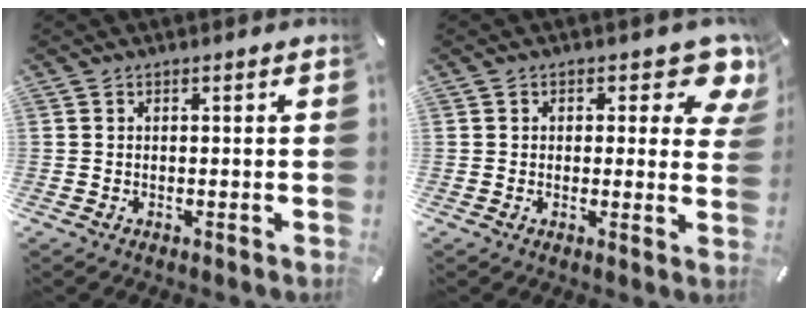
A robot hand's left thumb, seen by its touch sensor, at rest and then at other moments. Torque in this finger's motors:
{"motor_torque": [0.23, -0.23, 0.02, 0.10, -0.01]}